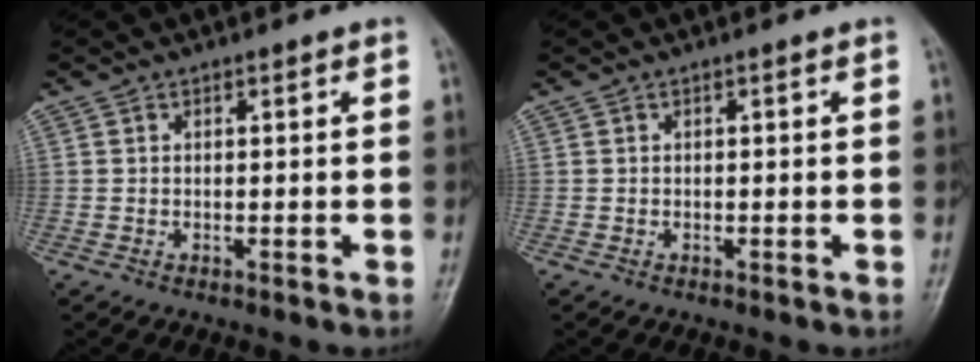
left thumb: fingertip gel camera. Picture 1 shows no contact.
{"total": 0.0}